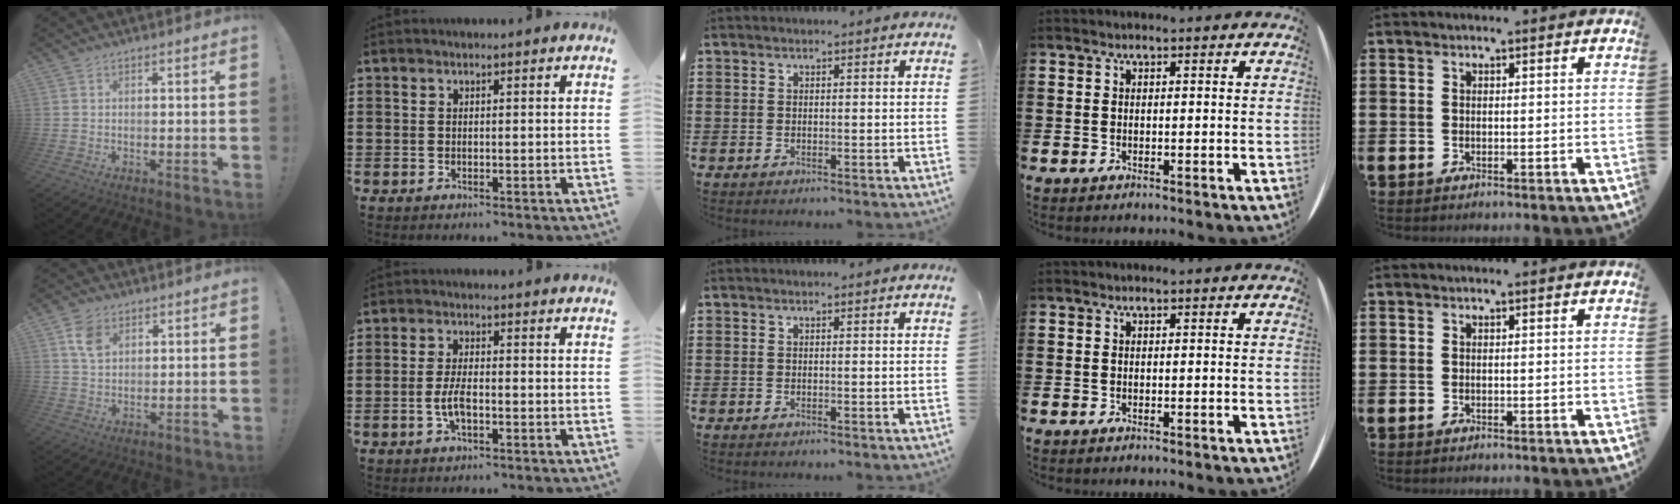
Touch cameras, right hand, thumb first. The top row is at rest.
{"thumb": {"total": 6.5, "force": [3.1, 4.6, 3.5], "torque": [-0.055, -0.005, 0.059]}, "index": {"total": 3.9, "force": [-1.0, 1.5, 3.5], "torque": [-0.085, -0.003, -0.024]}}